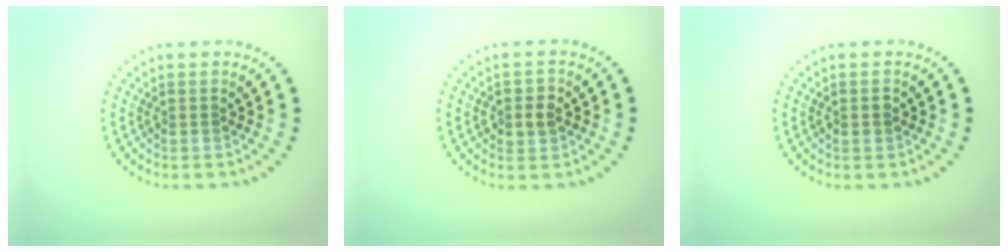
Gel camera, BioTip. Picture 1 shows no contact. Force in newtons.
{"total": 1.9, "press": 1.8, "slide": 0.5}
{"total": 1.2, "press": 1.2, "slide": 0.0}